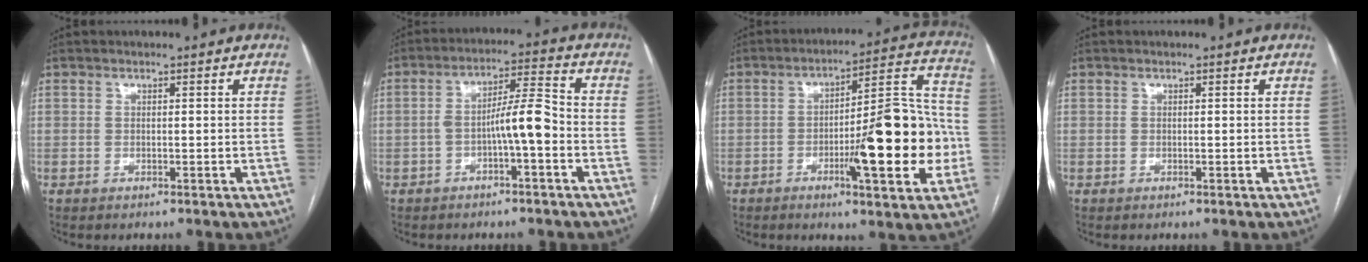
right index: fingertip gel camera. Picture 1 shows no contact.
{"total": 6.9, "force": [-2.3, 0.6, 6.5], "torque": [-0.111, 0.024, -0.036]}
{"total": 17.7, "force": [-4.2, 2.8, 16.9], "torque": [-0.246, 0.016, -0.059]}
{"total": 0.0}